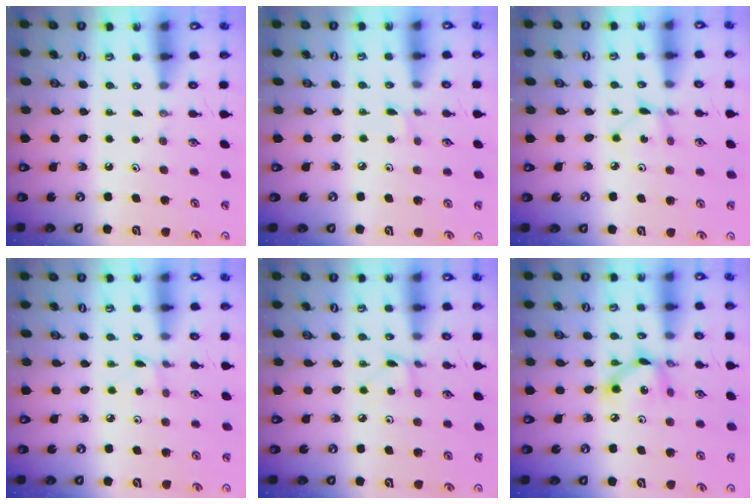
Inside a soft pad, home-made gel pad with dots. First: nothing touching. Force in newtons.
{"total": 2.2, "press": 2.2, "slide": 0.3}
{"total": 2.0, "press": 2.0, "slide": 0.3}
{"total": 1.5, "press": 1.5, "slide": 0.2}
{"total": 3.0, "press": 3.0, "slide": 0.4}
{"total": 9.1, "press": 9.0, "slide": 0.6}